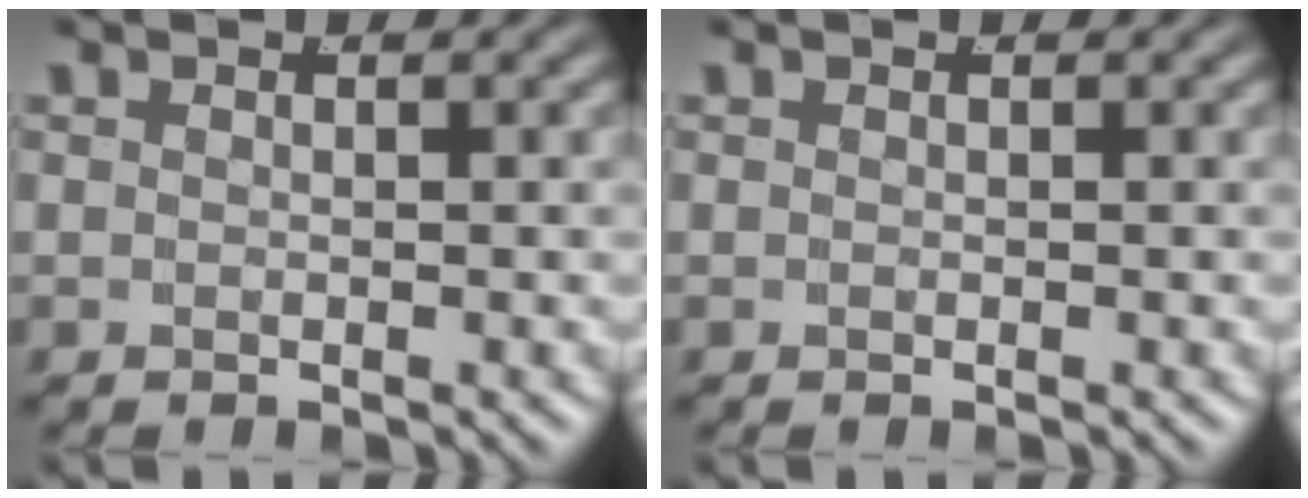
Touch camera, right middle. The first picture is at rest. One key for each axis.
{"total": 0.0}